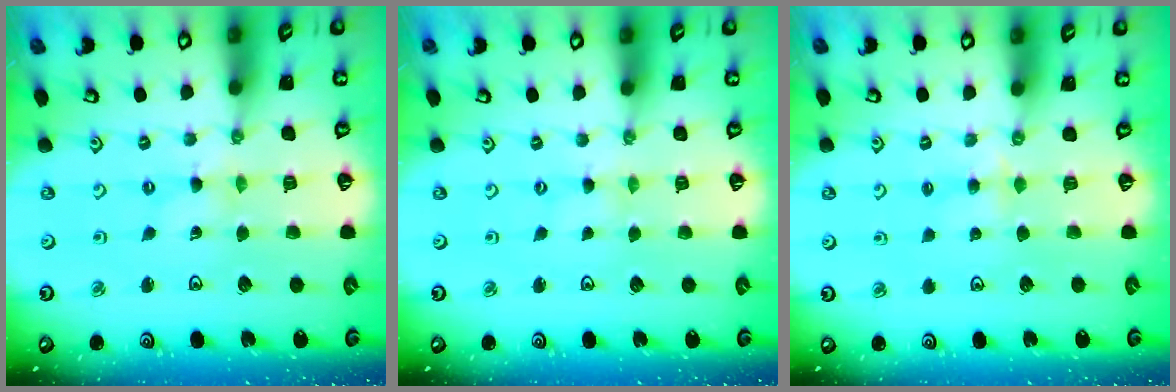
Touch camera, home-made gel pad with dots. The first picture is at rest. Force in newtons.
{"total": 0.0}
{"total": 2.6, "press": 2.5, "slide": 0.4}